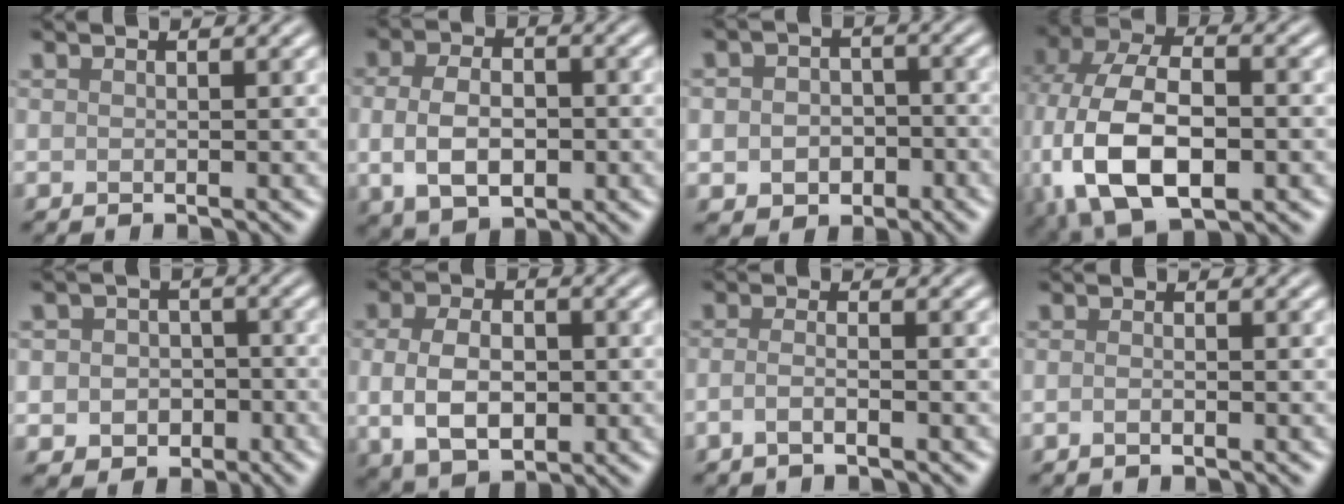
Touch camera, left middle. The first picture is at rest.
{"total": 5.6, "force": [-0.6, 3.5, 4.3], "torque": [-0.084, -0.008, -0.009]}
{"total": 4.0, "force": [-1.1, 3.2, 2.2], "torque": [-0.025, -0.008, -0.021]}
{"total": 14.4, "force": [-3.0, 8.9, 10.9], "torque": [-0.221, -0.010, -0.026]}
{"total": 4.4, "force": [-0.9, 3.8, 1.8], "torque": [-0.010, -0.004, -0.028]}
{"total": 6.2, "force": [-0.5, 3.9, 4.8], "torque": [-0.090, -0.005, -0.009]}
{"total": 1.9, "force": [-1.0, 0.6, 1.6], "torque": [-0.024, -0.002, -0.026]}
{"total": 1.0, "force": [-0.4, 0.4, 0.8], "torque": [-0.010, -0.001, -0.012]}